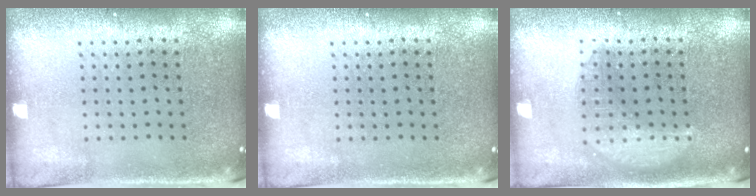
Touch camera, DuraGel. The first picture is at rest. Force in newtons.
{"total": 0.0}
{"total": 2.6, "press": 2.6, "slide": 0.4}